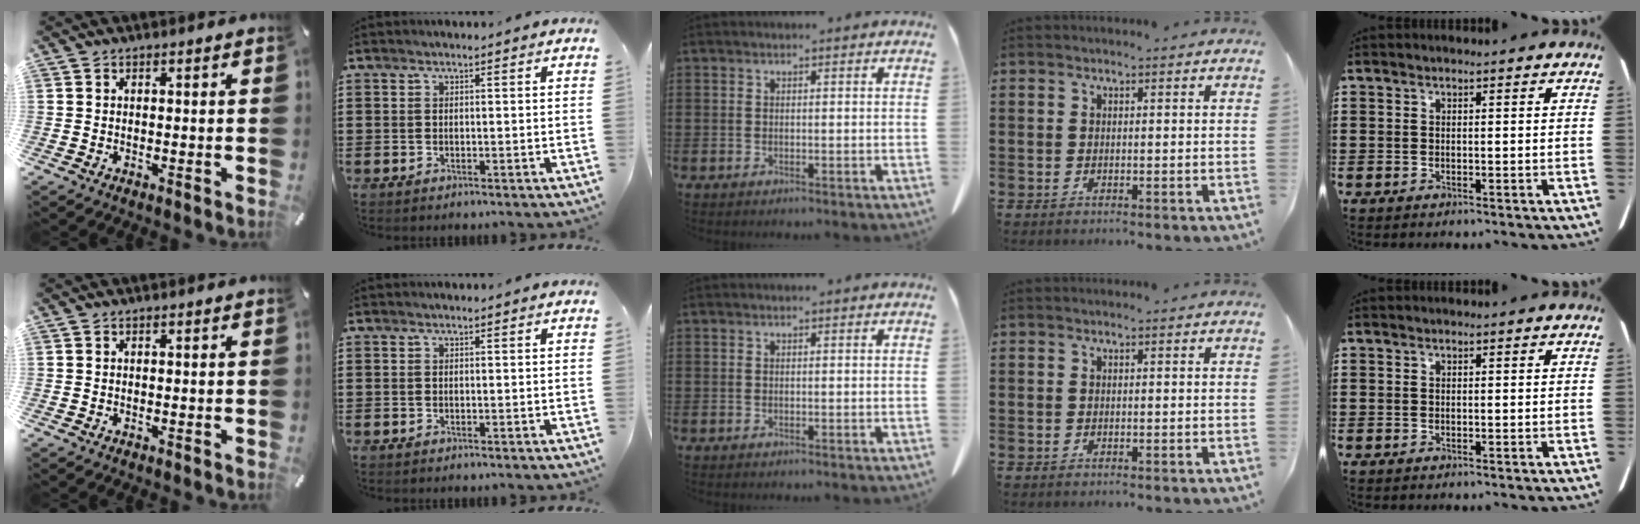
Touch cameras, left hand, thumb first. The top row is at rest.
{}